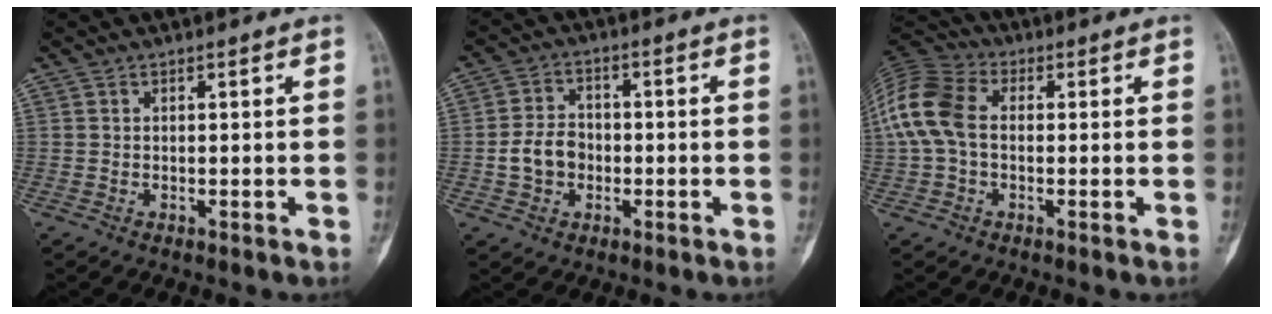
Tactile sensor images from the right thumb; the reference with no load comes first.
{"total": 6.5, "force": [-1.3, 5.2, 3.7], "torque": [-0.055, 0.020, -0.028]}
{"total": 11.5, "force": [0.3, 7.9, 8.3], "torque": [-0.179, 0.030, -0.007]}